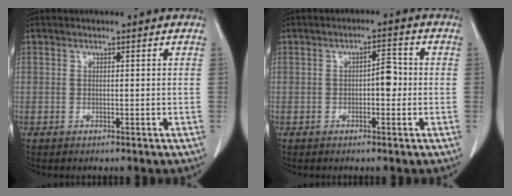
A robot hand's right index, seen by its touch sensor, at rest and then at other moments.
{"total": 3.2, "force": [-0.3, 1.3, 2.9], "torque": [-0.038, 0.008, -0.006]}